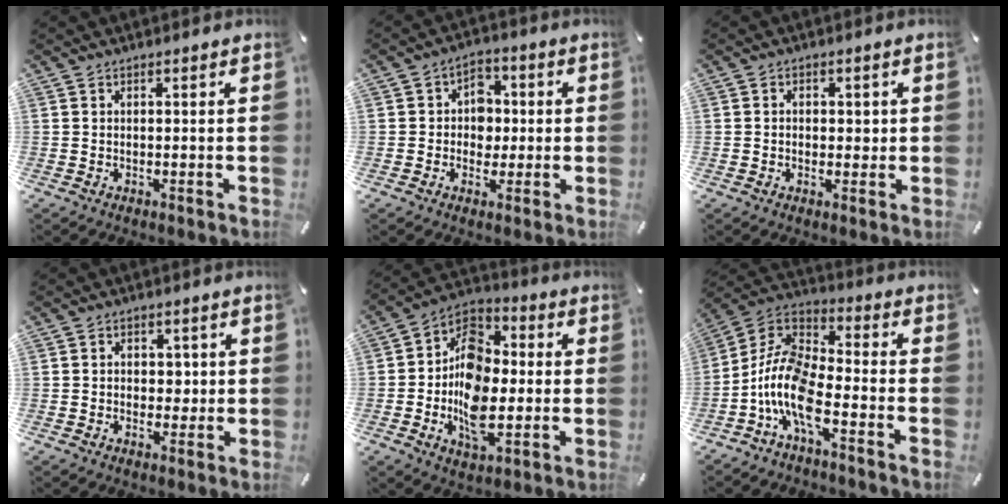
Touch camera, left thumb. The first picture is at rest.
{"total": 6.6, "force": [-0.5, 6.0, 2.6], "torque": [-0.028, 0.012, -0.015]}
{"total": 2.9, "force": [0.0, 2.3, 1.8], "torque": [-0.019, 0.002, -0.006]}
{"total": 4.2, "force": [-0.1, 3.5, 2.3], "torque": [-0.023, -0.002, -0.008]}
{"total": 15.0, "force": [-3.3, 10.3, 10.3], "torque": [-0.209, 0.015, -0.063]}
{"total": 13.4, "force": [-6.8, 5.8, 10.0], "torque": [-0.229, -0.001, -0.134]}